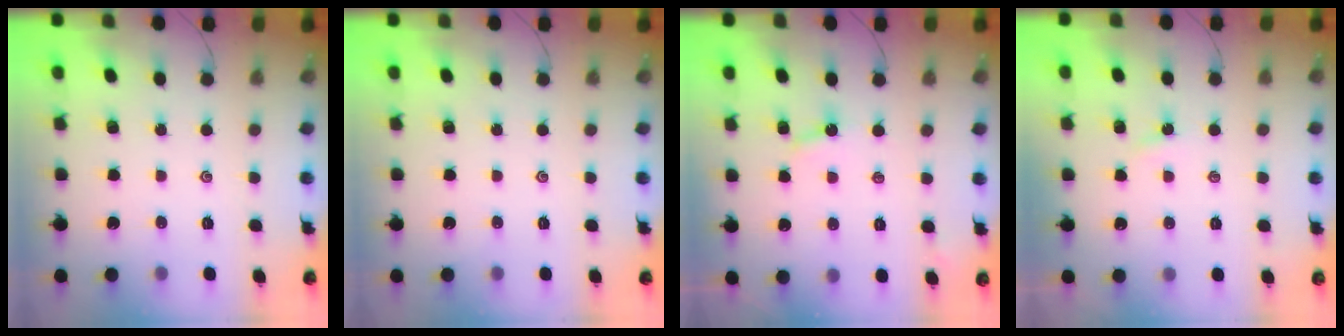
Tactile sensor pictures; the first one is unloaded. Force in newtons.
{"total": 0.0}
{"total": 3.4, "press": 3.4, "slide": 0.3}
{"total": 1.4, "press": 1.4, "slide": 0.2}